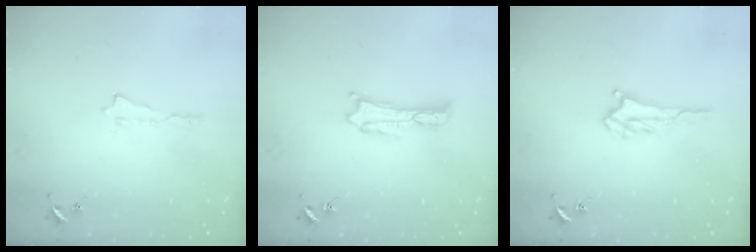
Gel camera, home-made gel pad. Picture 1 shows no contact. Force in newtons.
{"total": 0.5, "press": 0.5, "slide": 0.2}
{"total": 1.7, "press": 1.7, "slide": 0.2}